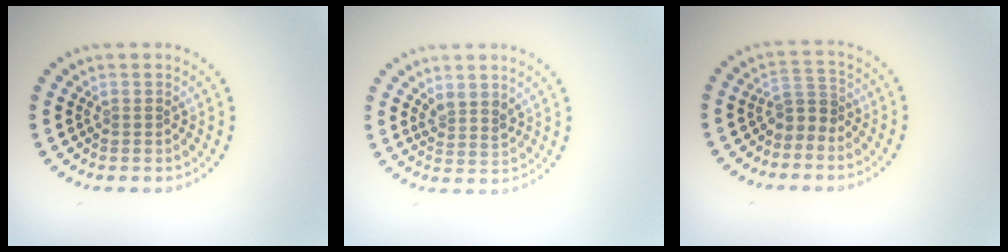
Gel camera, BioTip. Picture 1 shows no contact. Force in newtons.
{"total": 1.9, "press": 1.6, "slide": 1.0}
{"total": 1.9, "press": 1.4, "slide": 1.4}